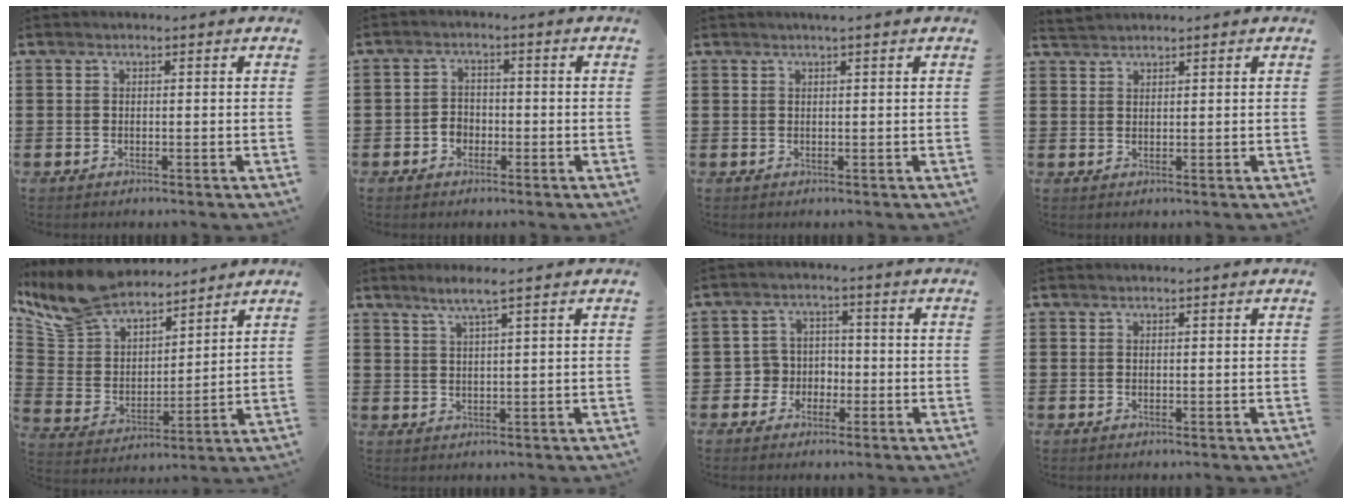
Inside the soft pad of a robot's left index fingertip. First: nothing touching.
{"total": 2.3, "force": [-0.9, 1.9, 0.9], "torque": [-0.023, 0.003, -0.021]}
{"total": 1.0, "force": [0.8, -0.1, 0.7], "torque": [-0.013, -0.001, 0.014]}
{"total": 1.6, "force": [1.6, 0.1, 0.0], "torque": [-0.004, 0.003, 0.032]}
{"total": 10.0, "force": [9.4, 3.1, 1.6], "torque": [-0.082, -0.058, 0.178]}
{"total": 3.3, "force": [2.2, -0.3, 2.4], "torque": [-0.051, 0.002, 0.038]}
{"total": 3.8, "force": [-1.4, 3.4, 0.9], "torque": [-0.030, 0.007, -0.031]}
{"total": 0.0}